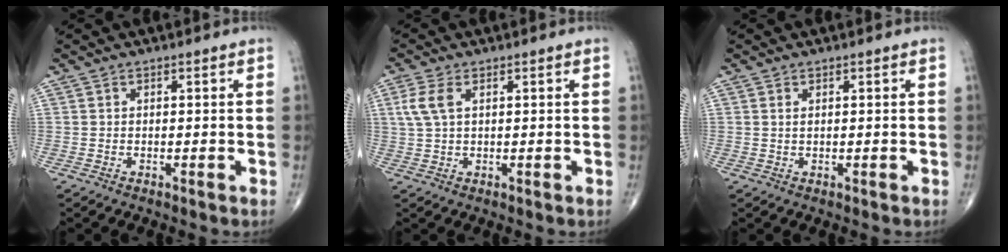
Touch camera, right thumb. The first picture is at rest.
{"total": 4.5, "force": [1.4, 2.3, 3.6], "torque": [-0.094, 0.012, 0.030]}
{"total": 0.8, "force": [0.4, 0.3, 0.6], "torque": [-0.015, 0.001, 0.009]}